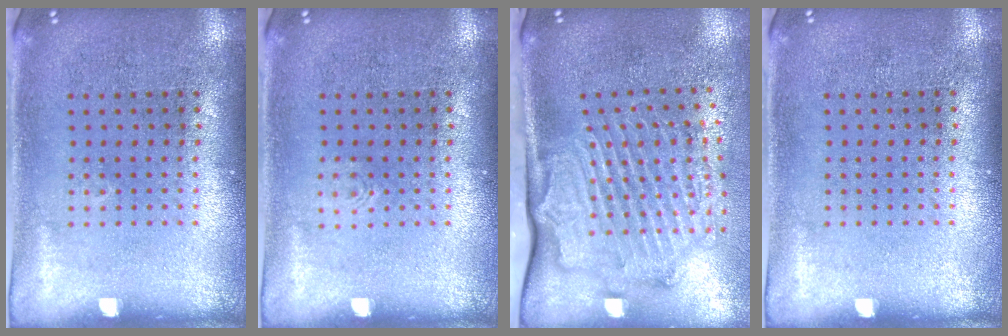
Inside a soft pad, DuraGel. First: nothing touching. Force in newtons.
{"total": 0.6, "press": 0.6, "slide": 0.1}
{"total": 2.3, "press": 2.1, "slide": 0.7}
{"total": 0.0}